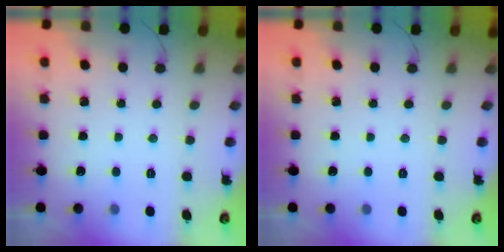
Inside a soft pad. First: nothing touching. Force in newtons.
{"total": 0.0}